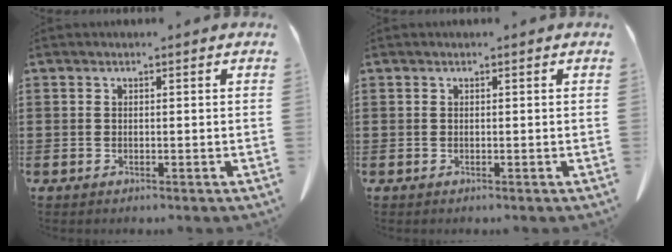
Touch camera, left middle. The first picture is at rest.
{"total": 0.0}